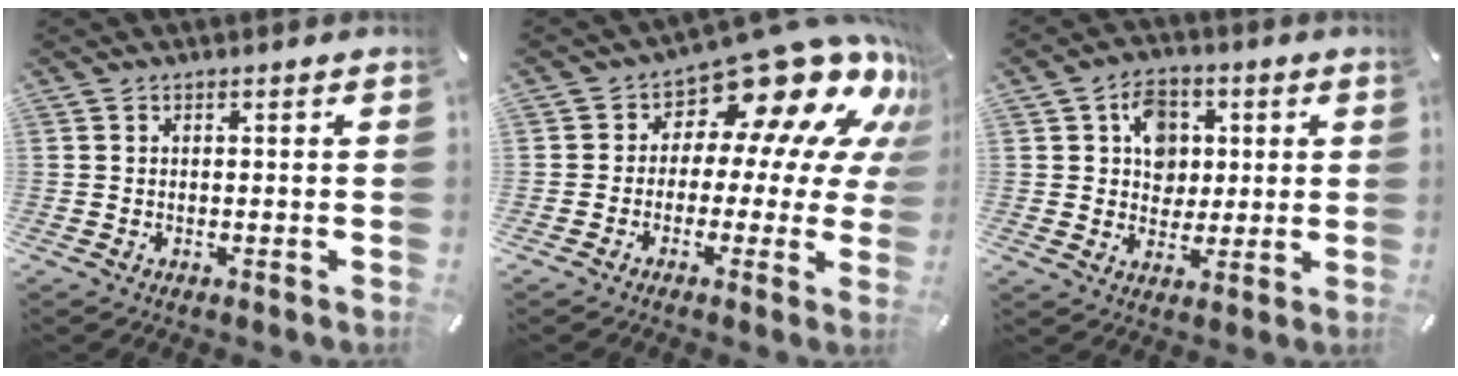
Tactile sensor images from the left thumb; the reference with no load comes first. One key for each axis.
{"total": 16.2, "fx": 11.2, "fy": 7.3, "fz": 9.2, "tx": -0.130, "ty": -0.104, "tz": 0.185}
{"total": 8.8, "fx": 1.8, "fy": 7.6, "fz": 4.0, "tx": -0.051, "ty": 0.001, "tz": 0.032}